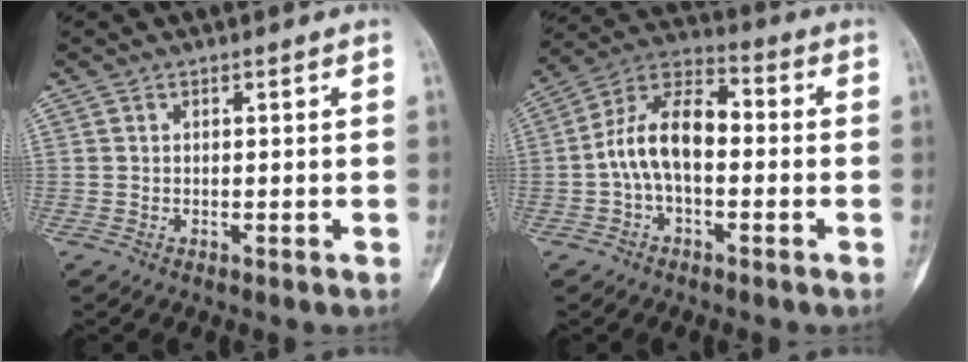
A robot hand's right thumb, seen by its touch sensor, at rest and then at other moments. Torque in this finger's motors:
{"motor_torque": [0.96, 0.98, 0.95, -0.82, 0.17]}